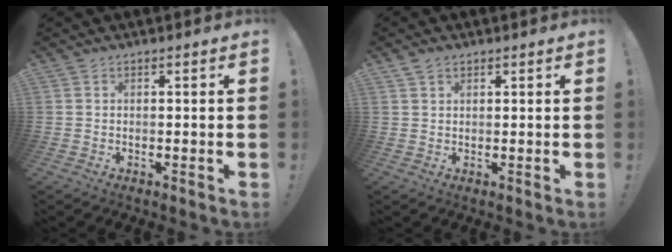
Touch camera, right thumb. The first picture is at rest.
{"total": 2.0, "force": [1.5, 1.2, 0.8], "torque": [-0.015, -0.002, 0.028]}